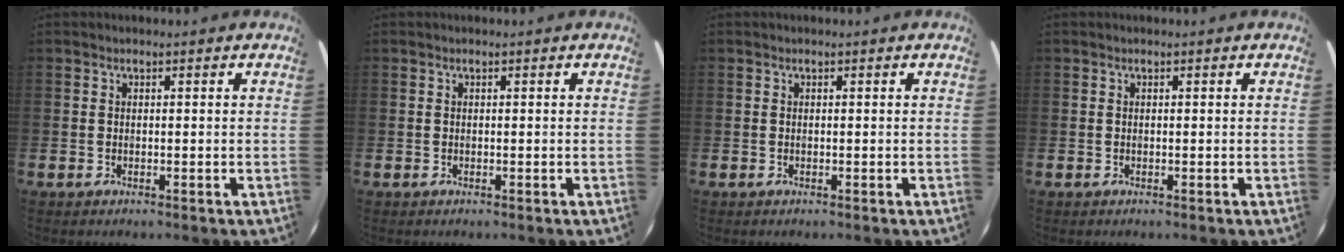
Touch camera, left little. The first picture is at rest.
{"total": 0.0}
{"total": 0.0}
{"total": 0.0}